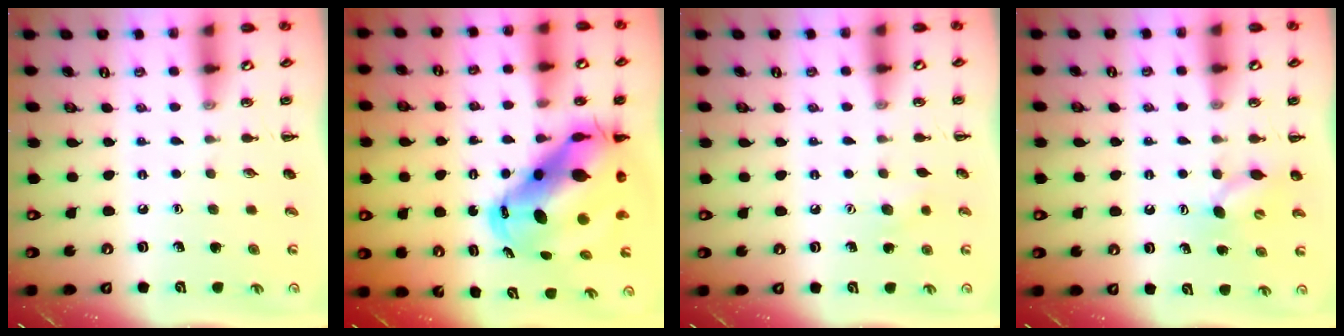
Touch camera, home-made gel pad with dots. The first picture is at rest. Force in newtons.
{"total": 16.2, "press": 15.7, "slide": 4.2}
{"total": 5.7, "press": 5.5, "slide": 1.4}
{"total": 6.0, "press": 5.9, "slide": 1.4}